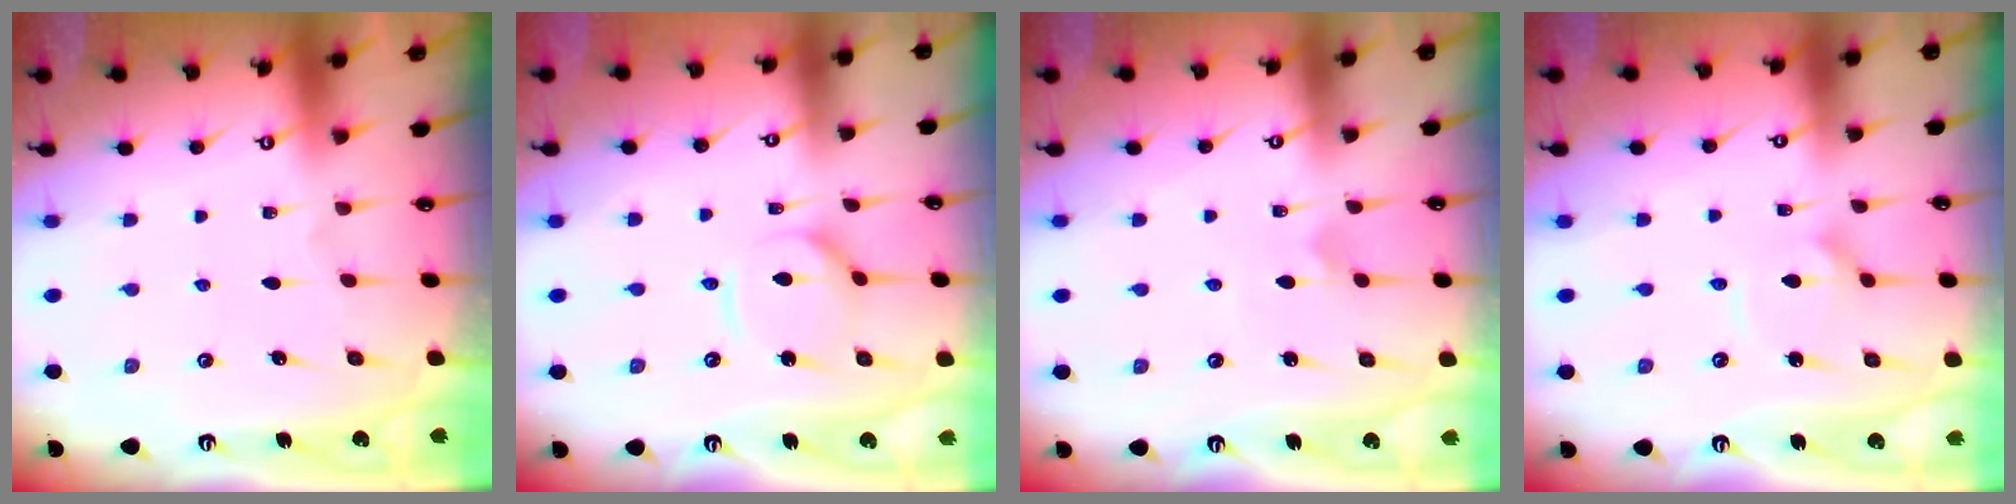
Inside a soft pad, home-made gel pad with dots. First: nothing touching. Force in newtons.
{"total": 6.4, "press": 6.3, "slide": 0.6}
{"total": 2.0, "press": 2.0, "slide": 0.1}
{"total": 4.0, "press": 4.0, "slide": 0.4}